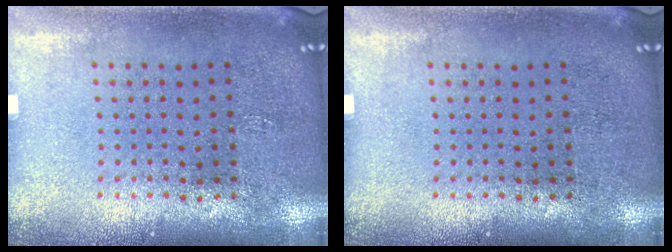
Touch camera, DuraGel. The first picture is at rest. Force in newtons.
{"total": 0.0}